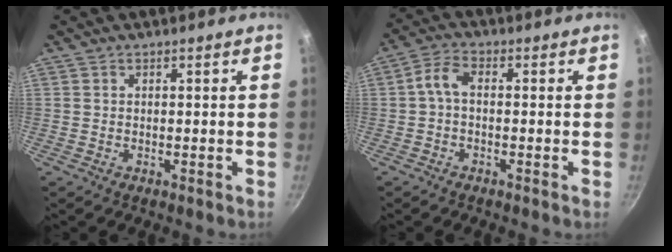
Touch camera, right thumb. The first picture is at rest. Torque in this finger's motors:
{"motor_torque": [0.08, 0.08, 0.08, -0.06, 0.10]}